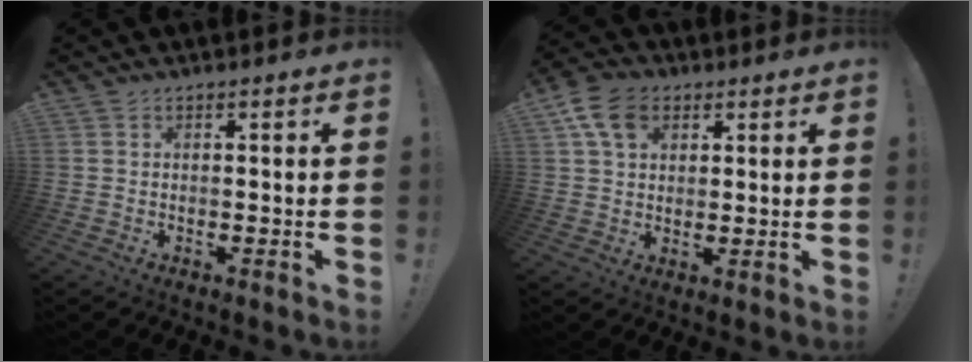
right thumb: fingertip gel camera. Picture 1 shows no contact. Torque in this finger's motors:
{"motor_torque": [0.87, 0.97, 0.02, 0.25, 0.06]}